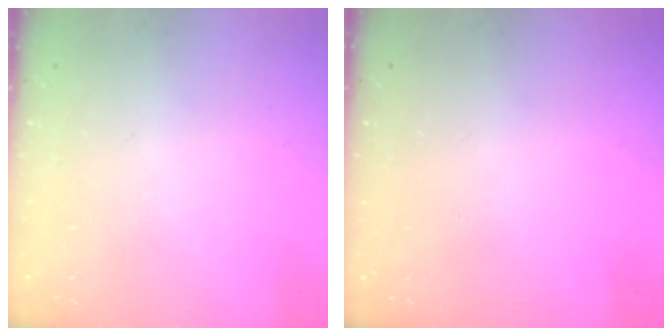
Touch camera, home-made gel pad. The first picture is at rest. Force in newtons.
{"total": 0.0}